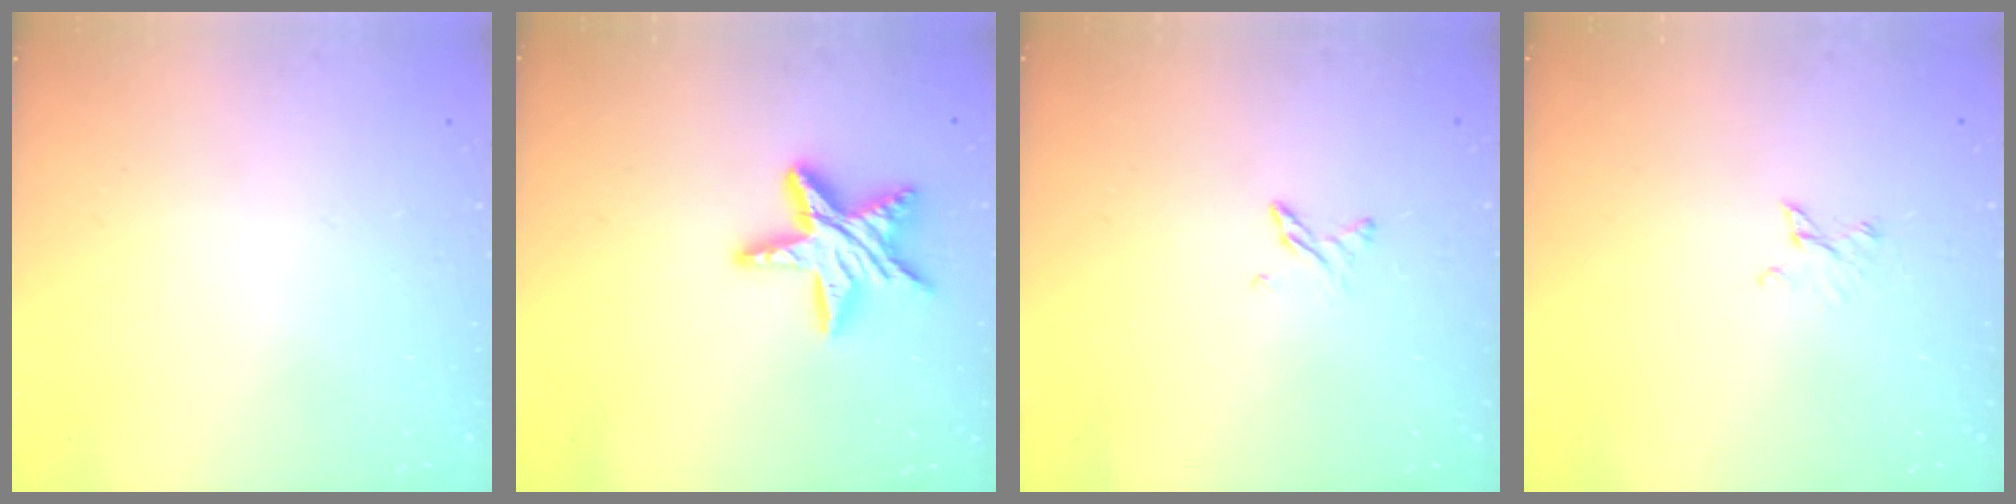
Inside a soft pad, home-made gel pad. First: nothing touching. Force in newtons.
{"total": 12.8, "press": 12.8, "slide": 0.7}
{"total": 3.4, "press": 3.4, "slide": 0.5}
{"total": 2.1, "press": 2.1, "slide": 0.3}